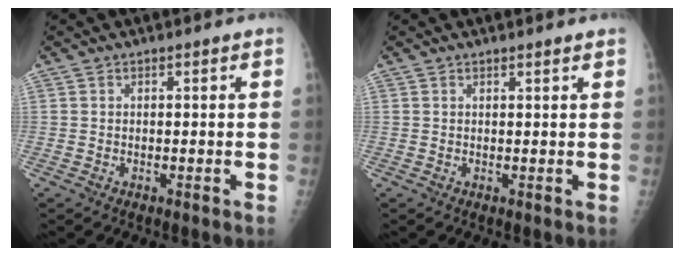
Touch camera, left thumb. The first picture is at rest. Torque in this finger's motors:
{"motor_torque": [-0.21, 0.19, -0.26, -0.15, 0.00]}